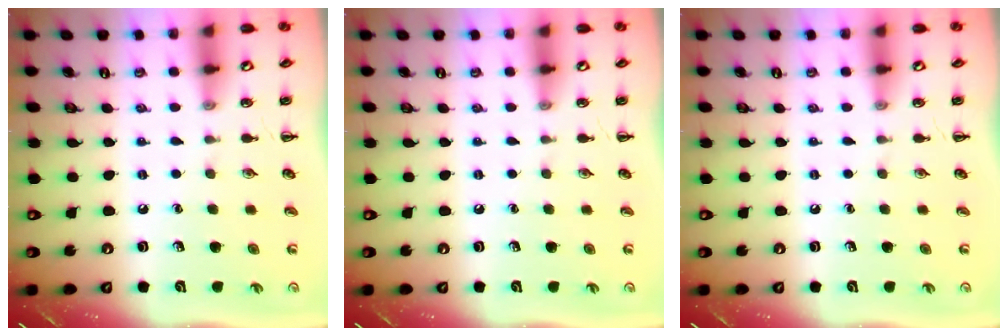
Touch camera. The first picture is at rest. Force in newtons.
{"total": 0.0}
{"total": 0.0}